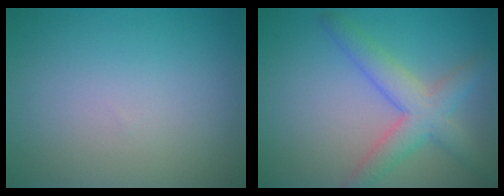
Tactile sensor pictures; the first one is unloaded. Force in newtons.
{"total": 4.6, "press": 4.6, "slide": 0.2}